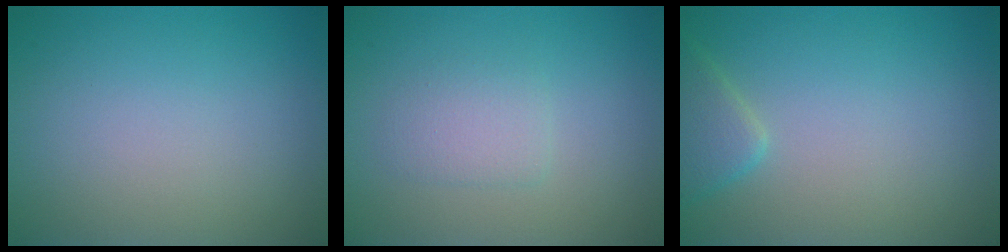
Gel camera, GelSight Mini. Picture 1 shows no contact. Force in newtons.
{"total": 1.7, "press": 1.7, "slide": 0.3}
{"total": 2.4, "press": 2.3, "slide": 0.1}